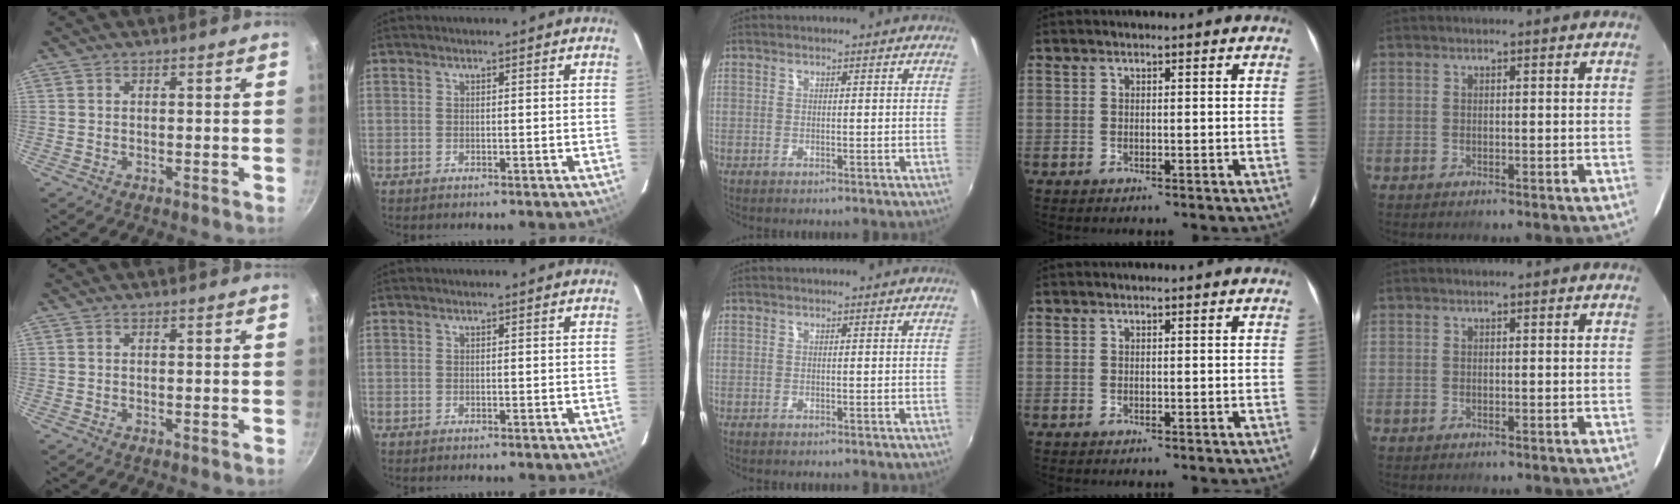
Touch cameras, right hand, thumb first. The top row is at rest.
{}